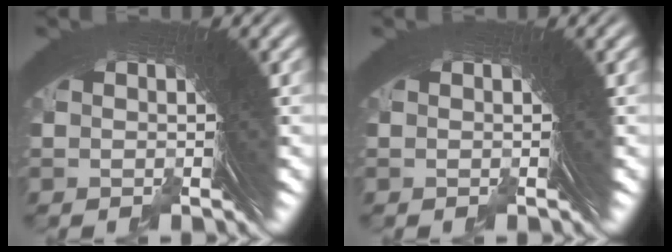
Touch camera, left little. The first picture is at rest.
{"total": 0.0}